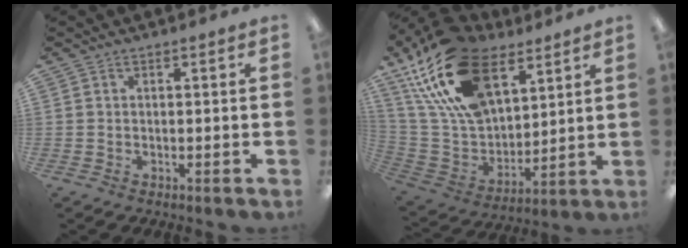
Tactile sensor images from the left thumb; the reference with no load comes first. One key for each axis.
{"total": 25.1, "fx": 14.4, "fy": 14.2, "fz": 14.8, "tx": -0.303, "ty": -0.062, "tz": 0.265}